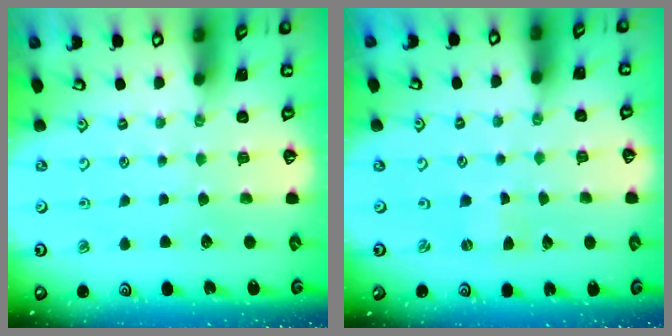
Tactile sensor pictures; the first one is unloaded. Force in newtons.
{"total": 0.0}